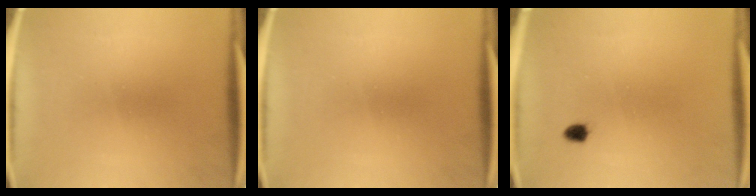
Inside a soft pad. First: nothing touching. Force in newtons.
{"total": 0.0}
{"total": 1.2}